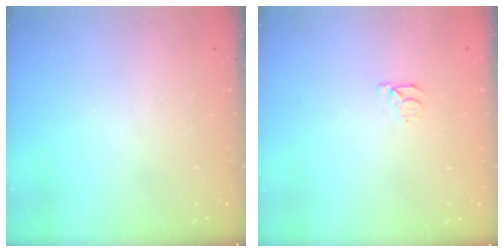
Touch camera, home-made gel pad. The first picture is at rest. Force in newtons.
{"total": 4.0, "press": 4.0, "slide": 0.4}